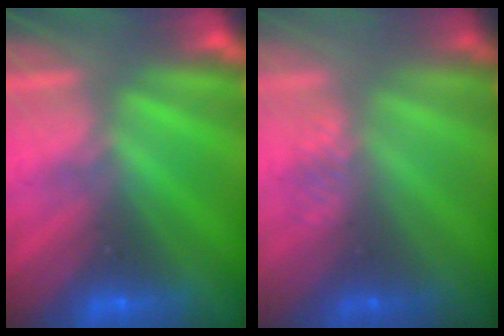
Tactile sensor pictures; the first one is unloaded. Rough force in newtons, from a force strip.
{"total": 2.9}